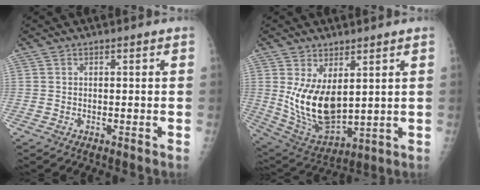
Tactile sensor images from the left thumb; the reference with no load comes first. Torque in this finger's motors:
{"motor_torque": [0.95, 0.84, 1.27, -0.61, 0.44]}